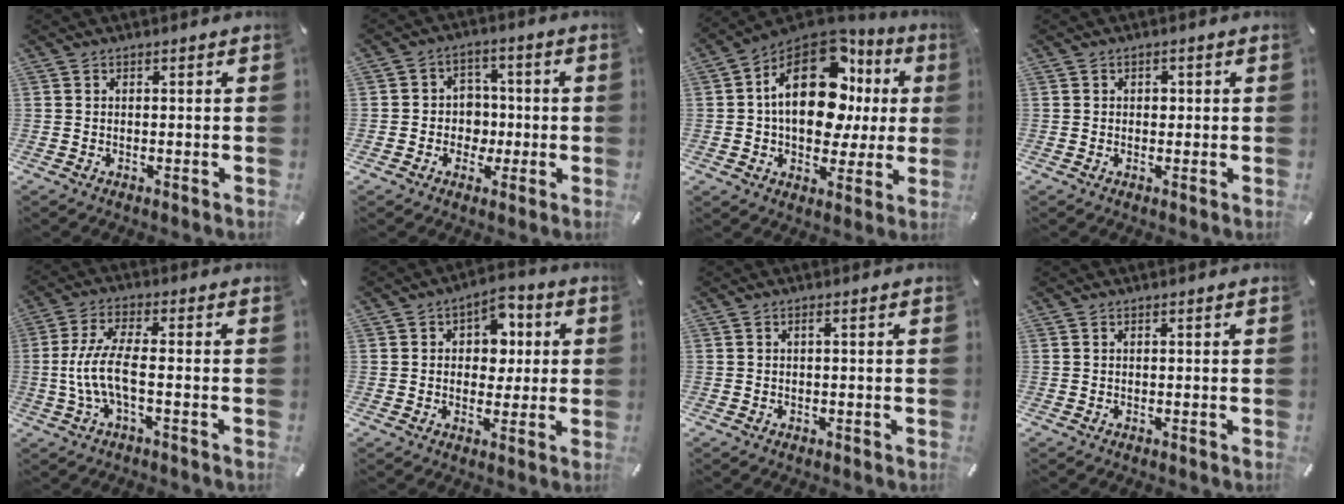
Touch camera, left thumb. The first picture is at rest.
{"total": 5.6, "force": [-1.1, 5.3, 1.3], "torque": [-0.019, 0.015, -0.023]}
{"total": 21.3, "force": [5.0, 13.0, 16.0], "torque": [-0.261, -0.025, 0.080]}
{"total": 1.3, "force": [0.1, 1.3, 0.3], "torque": [0.007, 0.001, -0.004]}
{"total": 8.8, "force": [-1.5, 2.8, 8.2], "torque": [-0.178, -0.012, -0.029]}
{"total": 8.0, "force": [0.9, 6.5, 4.6], "torque": [-0.052, 0.003, 0.010]}
{"total": 1.0, "force": [0.0, 0.3, 0.9], "torque": [-0.017, 0.000, -0.001]}
{"total": 0.0}